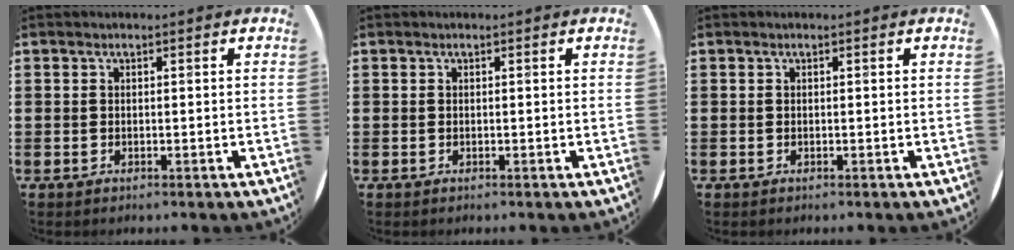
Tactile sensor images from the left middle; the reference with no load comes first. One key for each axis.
{"total": 0.0}
{"total": 0.0}